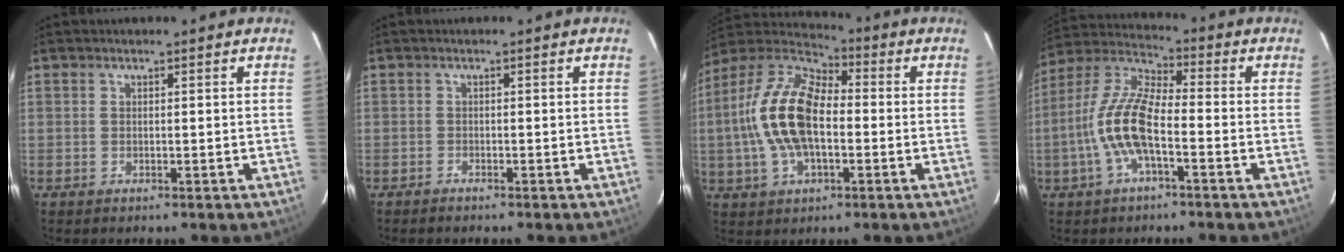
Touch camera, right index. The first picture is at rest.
{"total": 1.0, "force": [-0.9, 0.2, 0.2], "torque": [-0.013, 0.001, -0.017]}
{"total": 17.2, "force": [-1.4, 9.1, 14.6], "torque": [-0.301, 0.011, -0.034]}
{"total": 12.1, "force": [-3.6, 3.9, 10.8], "torque": [-0.233, 0.004, -0.075]}